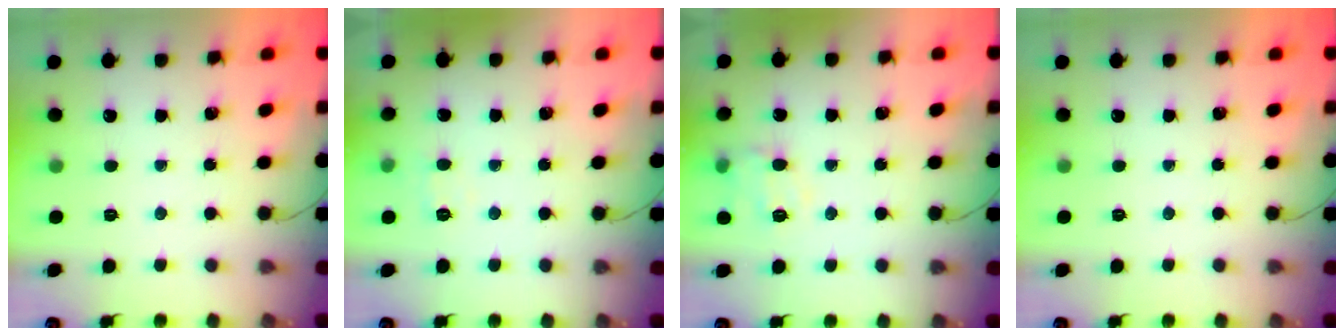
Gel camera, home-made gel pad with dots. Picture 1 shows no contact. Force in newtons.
{"total": 4.4, "press": 4.1, "slide": 1.6}
{"total": 7.3, "press": 7.3, "slide": 1.0}
{"total": 0.0}